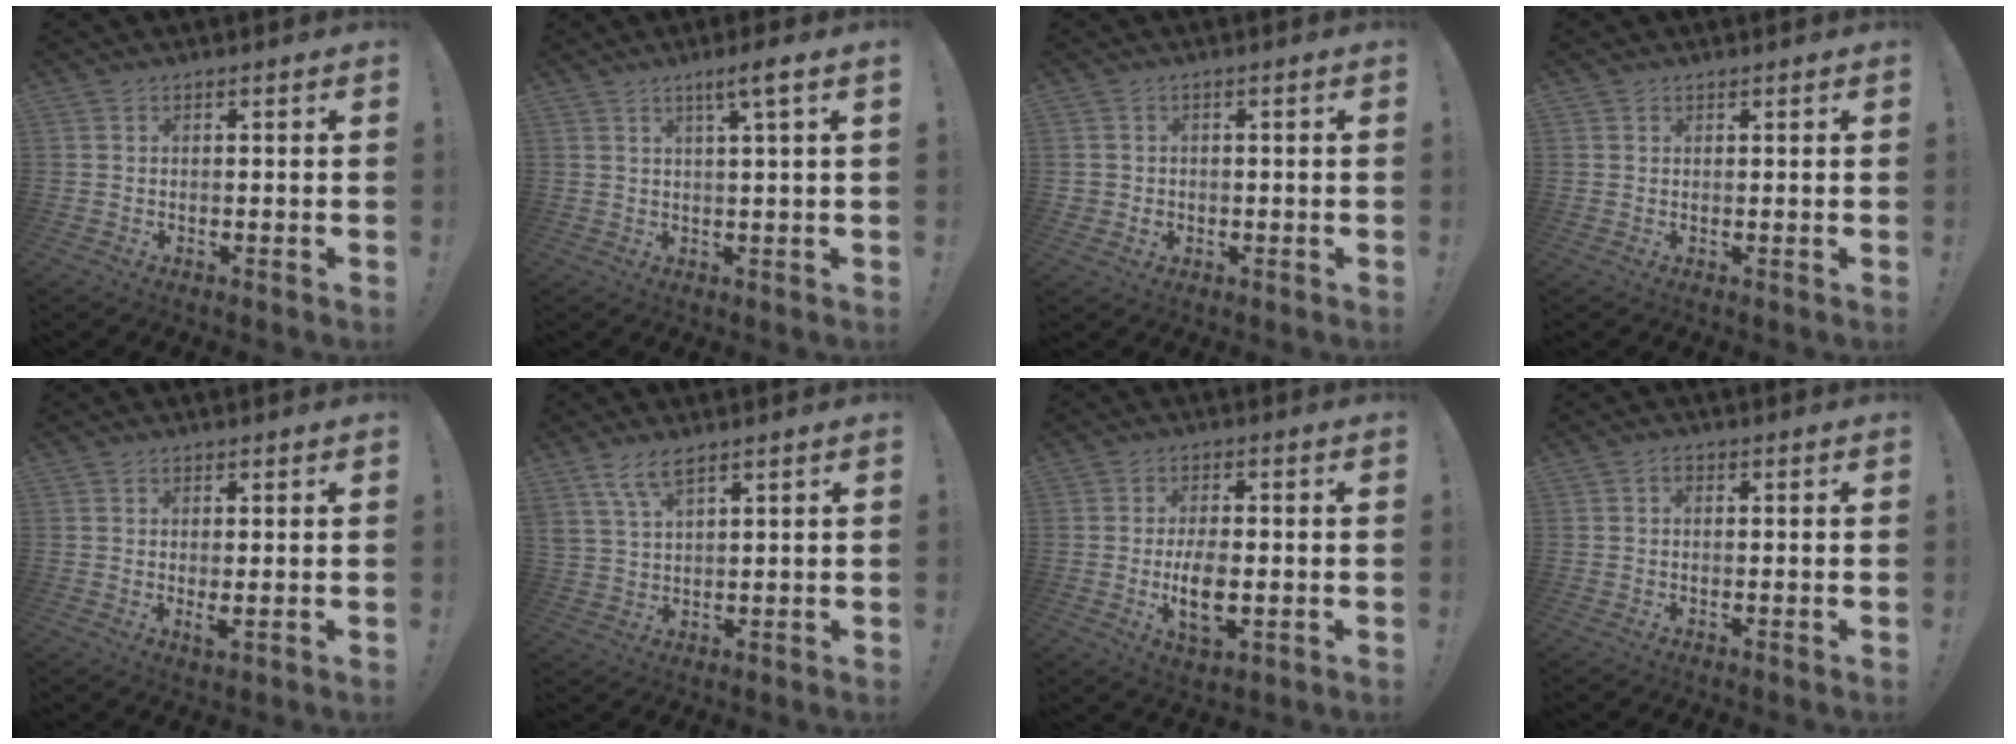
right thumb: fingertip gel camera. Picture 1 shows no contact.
{"total": 4.7, "force": [2.4, -0.3, 4.0], "torque": [-0.060, -0.011, 0.032]}
{"total": 2.6, "force": [0.1, 2.4, 0.9], "torque": [-0.012, -0.001, 0.004]}
{"total": 0.8, "force": [0.7, 0.4, 0.0], "torque": [0.003, -0.003, 0.012]}
{"total": 2.8, "force": [0.8, 0.4, 2.7], "torque": [-0.036, -0.012, 0.014]}
{"total": 6.7, "force": [4.5, 2.5, 4.2], "torque": [-0.086, -0.013, 0.087]}
{"total": 8.6, "force": [-1.4, 4.2, 7.4], "torque": [-0.125, -0.009, -0.026]}
{"total": 1.0, "force": [-0.2, 0.7, 0.7], "torque": [-0.014, 0.005, -0.005]}